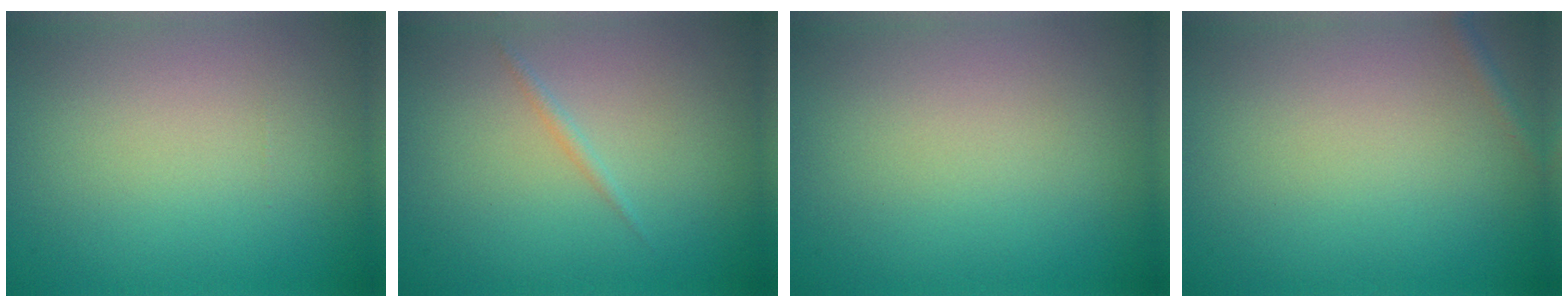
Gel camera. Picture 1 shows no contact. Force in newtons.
{"total": 0.7, "press": 0.7, "slide": 0.1}
{"total": 0.0}
{"total": 0.8, "press": 0.8, "slide": 0.1}